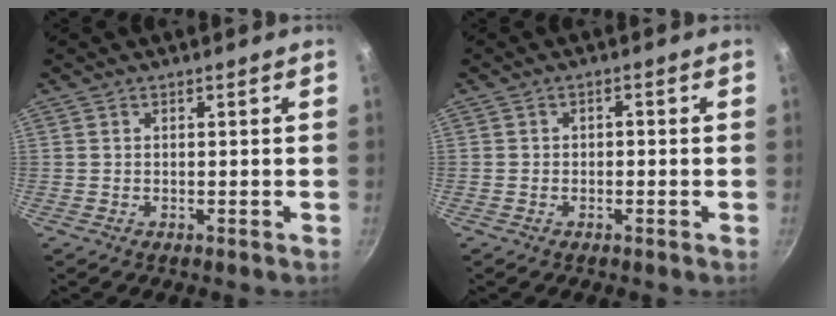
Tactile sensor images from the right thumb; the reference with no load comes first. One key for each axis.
{"total": 1.3, "fx": -0.6, "fy": 1.0, "fz": 0.6, "tx": -0.011, "ty": 0.007, "tz": -0.012}